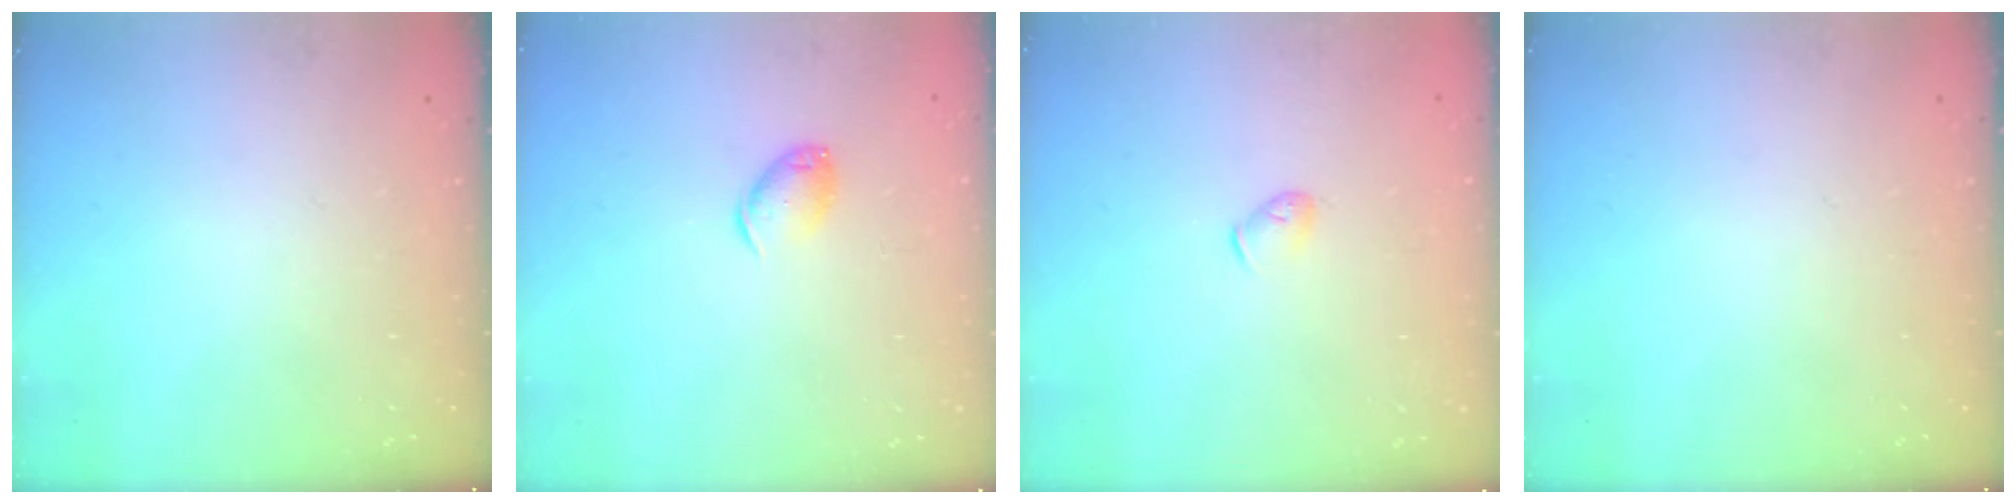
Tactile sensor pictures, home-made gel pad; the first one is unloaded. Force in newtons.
{"total": 7.2, "press": 7.2, "slide": 1.0}
{"total": 4.0, "press": 3.9, "slide": 1.0}
{"total": 0.0}